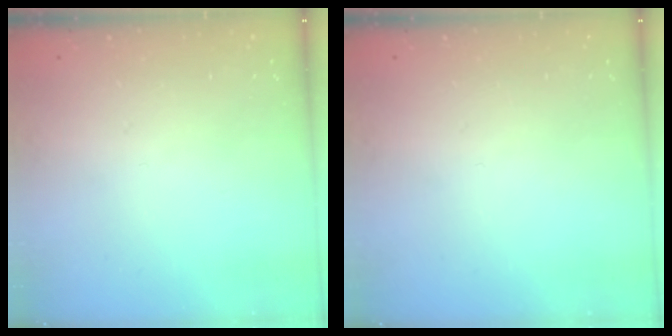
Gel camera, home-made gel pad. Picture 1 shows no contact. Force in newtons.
{"total": 0.0}